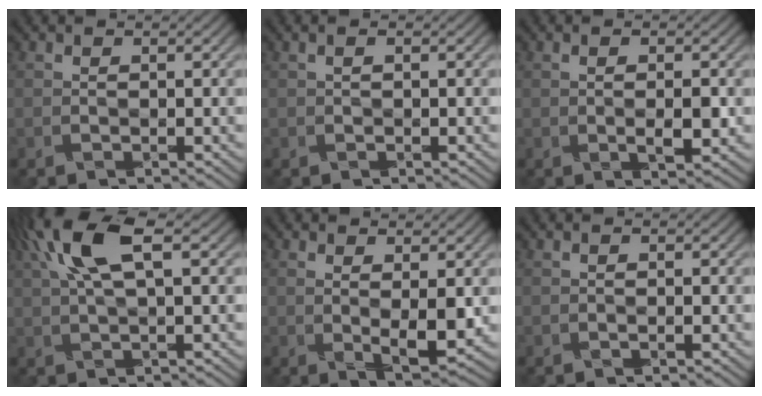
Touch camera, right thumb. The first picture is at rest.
{"total": 0.6, "force": [0.1, 0.1, 0.6], "torque": [-0.009, 0.004, 0.002]}
{"total": 2.5, "force": [-0.1, 0.4, 2.4], "torque": [-0.046, -0.001, 0.002]}
{"total": 7.8, "force": [3.1, 2.0, 6.9], "torque": [-0.139, 0.022, 0.058]}
{"total": 4.1, "force": [0.6, 0.8, 4.0], "torque": [-0.077, -0.007, 0.021]}
{"total": 0.0}